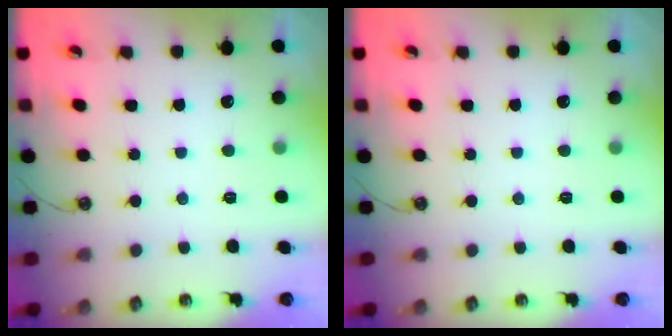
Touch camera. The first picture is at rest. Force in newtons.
{"total": 0.0}